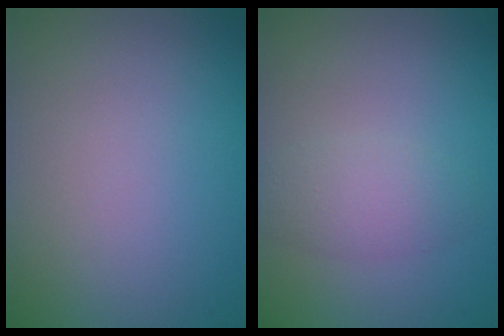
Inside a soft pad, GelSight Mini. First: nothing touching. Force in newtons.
{"total": 2.4, "press": 2.4, "slide": 0.0}